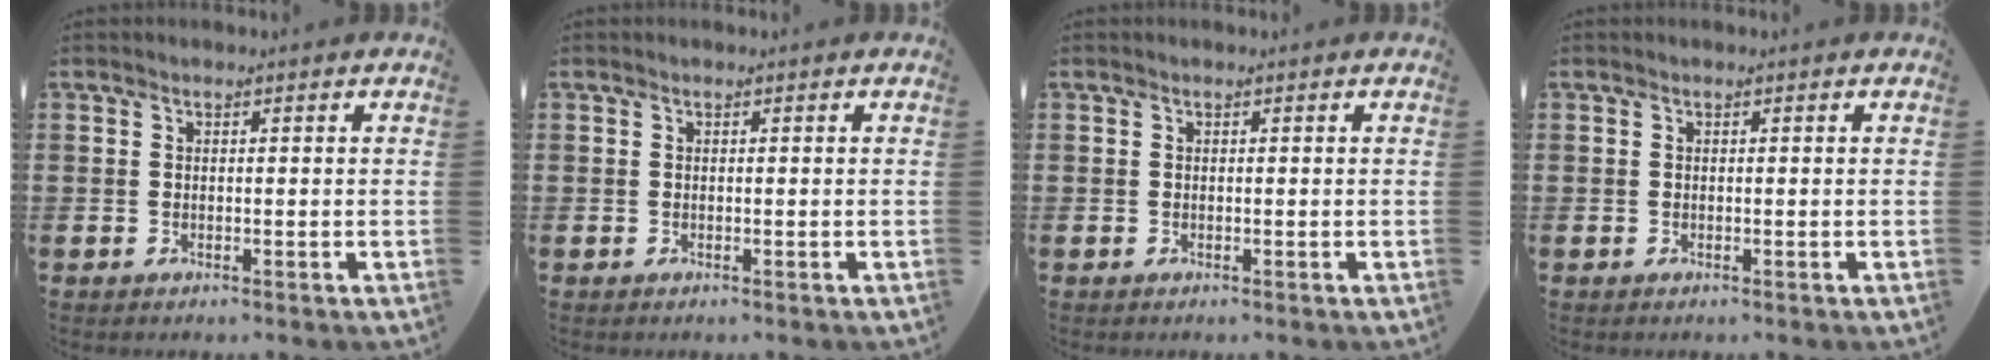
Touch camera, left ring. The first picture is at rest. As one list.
[{"total": 0.0}, {"total": 0.0}, {"total": 0.0}]